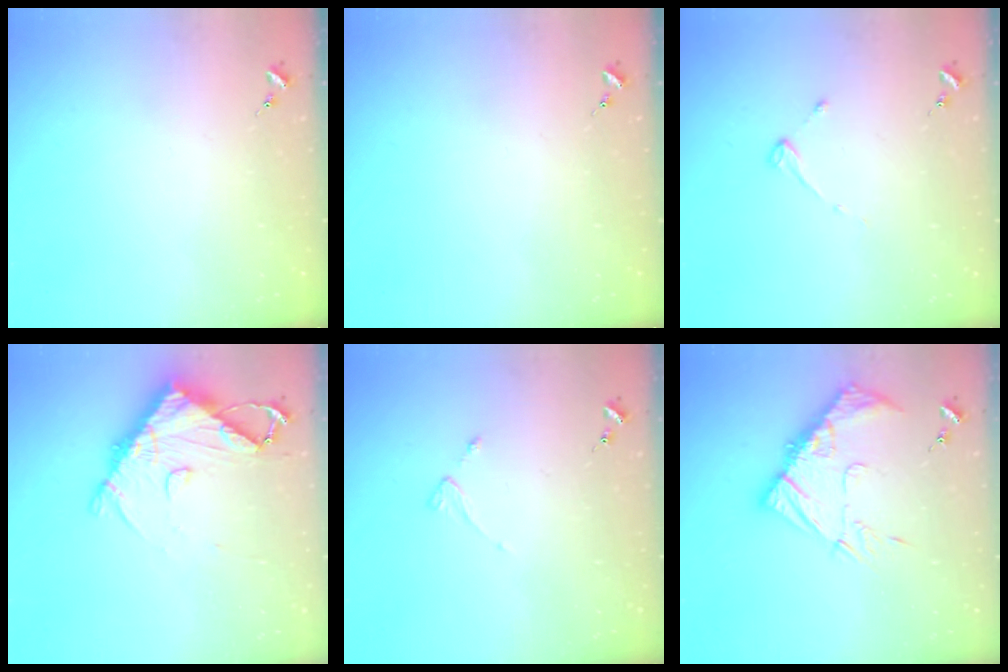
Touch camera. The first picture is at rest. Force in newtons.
{"total": 0.0}
{"total": 2.7, "press": 2.7, "slide": 0.3}
{"total": 11.0, "press": 10.9, "slide": 1.4}
{"total": 2.2, "press": 2.1, "slide": 0.4}
{"total": 13.4, "press": 13.4, "slide": 1.0}